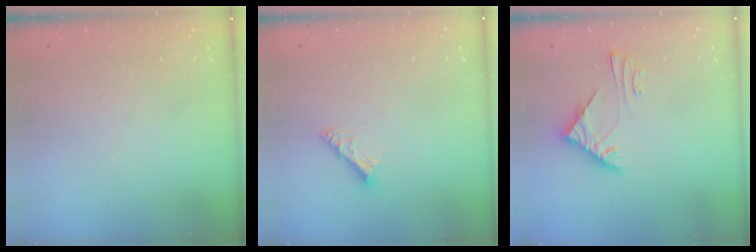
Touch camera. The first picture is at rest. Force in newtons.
{"total": 5.5, "press": 5.5, "slide": 0.3}
{"total": 6.0, "press": 6.0, "slide": 0.7}